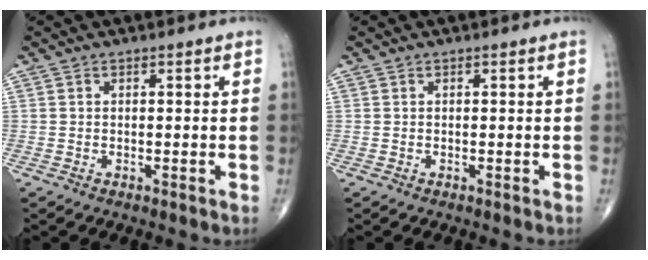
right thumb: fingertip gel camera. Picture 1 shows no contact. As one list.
[{"total": 0.0}]